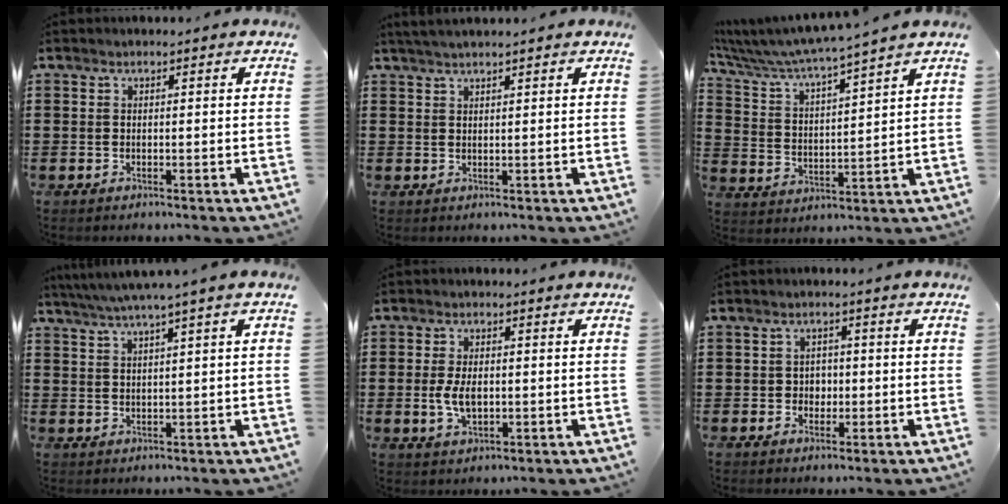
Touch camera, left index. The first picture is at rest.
{"total": 1.5, "force": [1.4, -0.2, 0.6], "torque": [-0.014, -0.001, 0.027]}
{"total": 4.7, "force": [4.4, -1.1, 1.3], "torque": [-0.050, -0.038, 0.066]}
{"total": 3.2, "force": [2.1, -0.5, 2.4], "torque": [-0.051, -0.005, 0.034]}
{"total": 4.8, "force": [-0.2, 2.6, 4.0], "torque": [-0.090, 0.001, -0.007]}
{"total": 2.1, "force": [-0.2, 1.9, 0.9], "torque": [-0.024, 0.006, -0.008]}